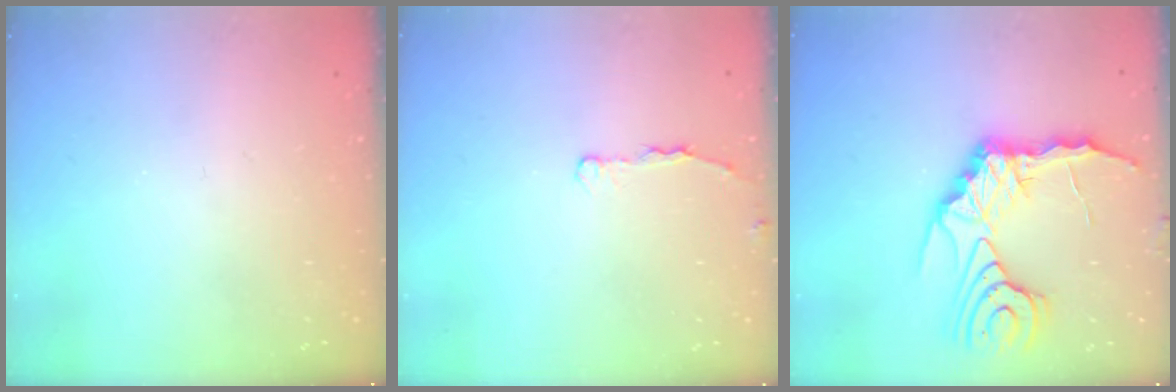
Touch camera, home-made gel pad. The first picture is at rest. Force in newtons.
{"total": 2.8, "press": 2.7, "slide": 0.5}
{"total": 15.1, "press": 15.1, "slide": 0.9}